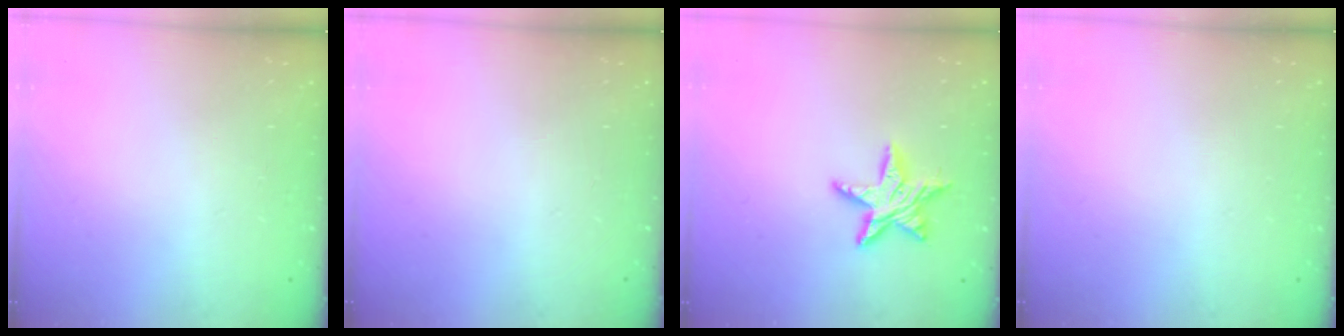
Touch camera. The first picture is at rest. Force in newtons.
{"total": 0.0}
{"total": 10.5, "press": 10.5, "slide": 0.5}
{"total": 0.0}